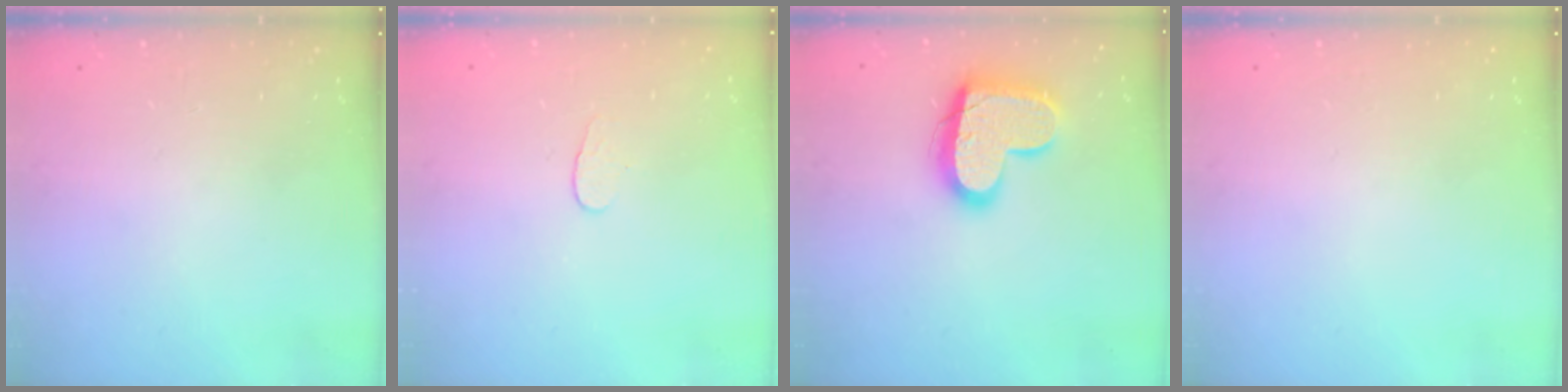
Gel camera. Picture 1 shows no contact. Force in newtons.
{"total": 3.9, "press": 3.9, "slide": 0.4}
{"total": 17.3, "press": 17.3, "slide": 1.2}
{"total": 0.0}